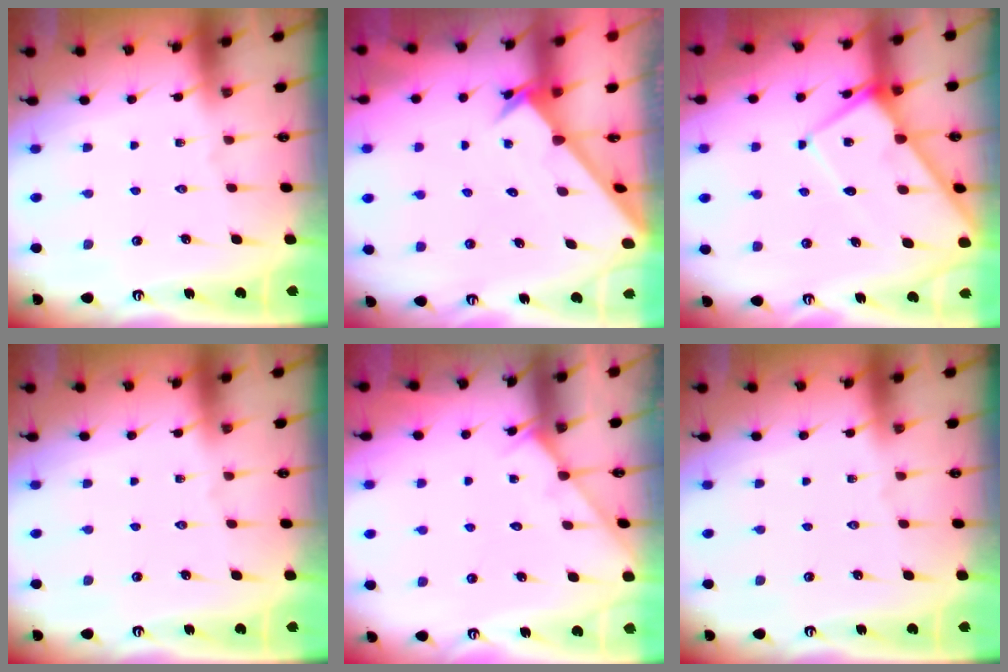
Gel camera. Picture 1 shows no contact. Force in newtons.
{"total": 2.5, "press": 2.5, "slide": 0.2}
{"total": 10.4, "press": 10.3, "slide": 0.9}
{"total": 0.0}
{"total": 5.2, "press": 5.2, "slide": 0.6}
{"total": 0.0}